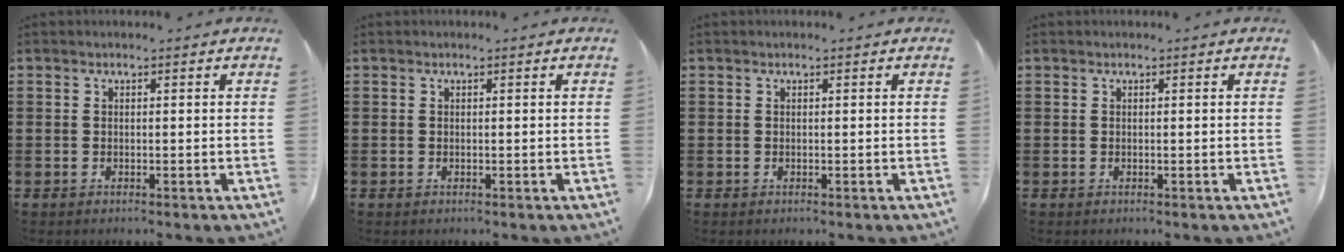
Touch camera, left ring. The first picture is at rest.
{"total": 0.0}
{"total": 0.0}
{"total": 0.0}